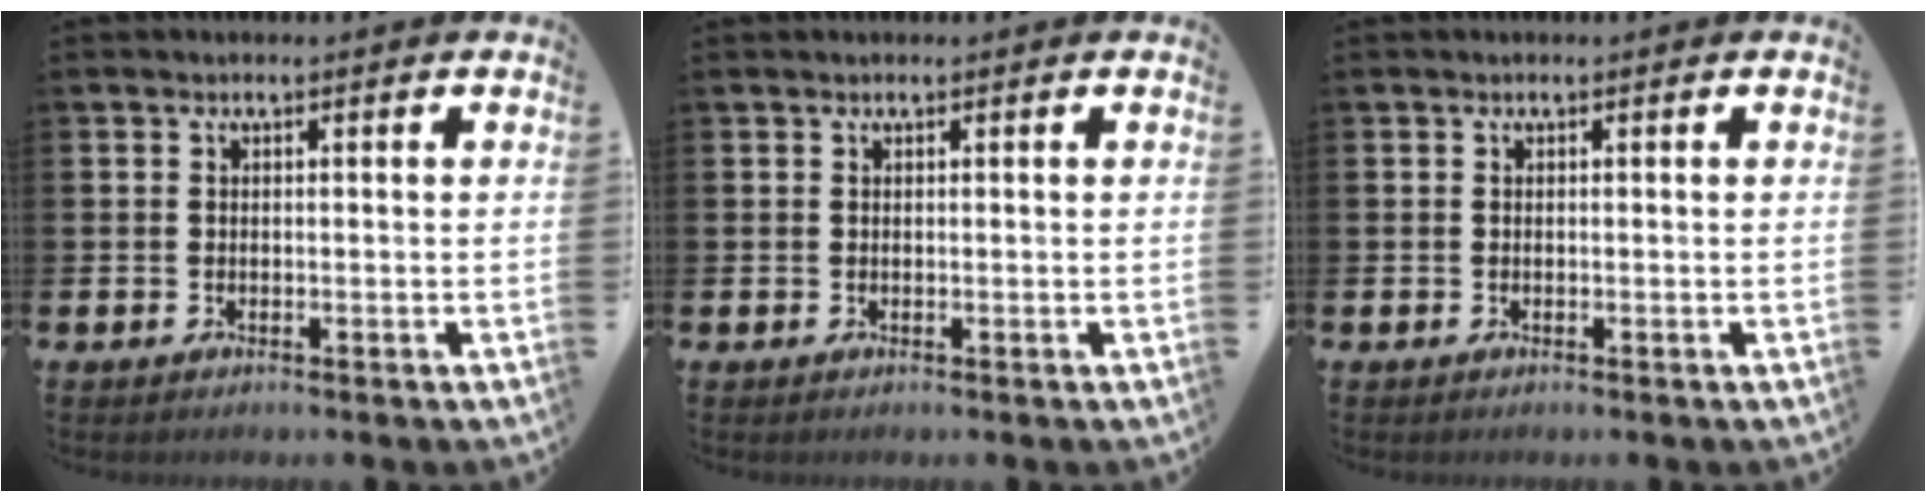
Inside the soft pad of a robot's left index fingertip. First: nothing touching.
{"total": 0.0}
{"total": 0.0}